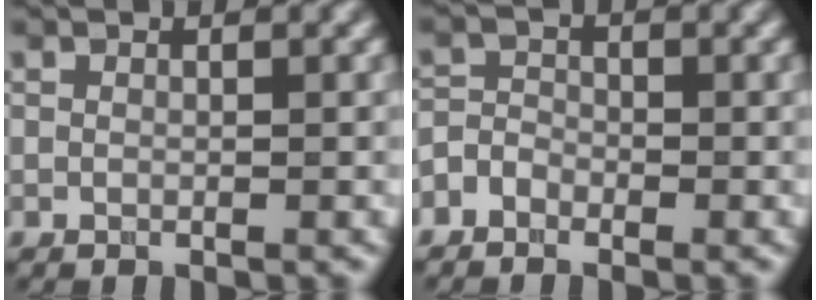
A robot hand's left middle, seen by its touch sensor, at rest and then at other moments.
{"total": 1.8, "force": [-1.2, 1.2, 0.5], "torque": [-0.004, 0.007, -0.033]}